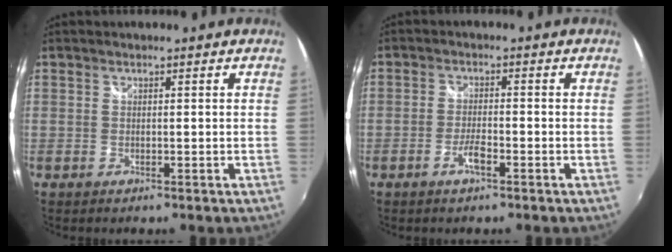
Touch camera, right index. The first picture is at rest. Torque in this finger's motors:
{"motor_torque": [0.31, 0.23, 0.20, 0.05]}